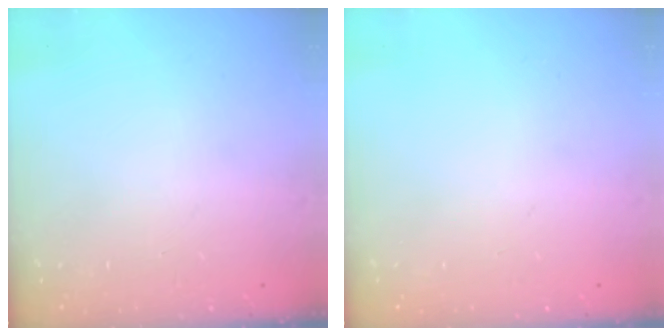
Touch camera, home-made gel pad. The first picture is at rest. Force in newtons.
{"total": 0.0}